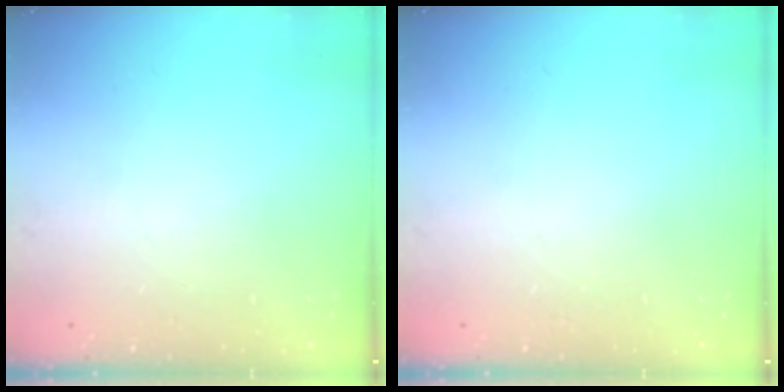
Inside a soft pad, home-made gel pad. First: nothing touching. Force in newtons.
{"total": 0.0}